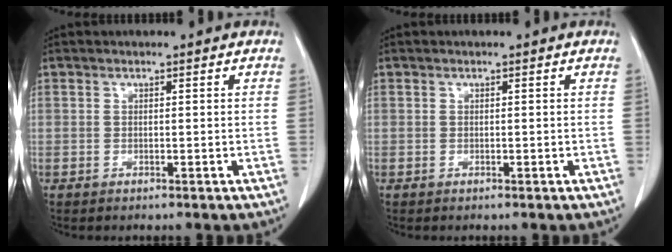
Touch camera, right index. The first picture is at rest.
{"total": 0.0}